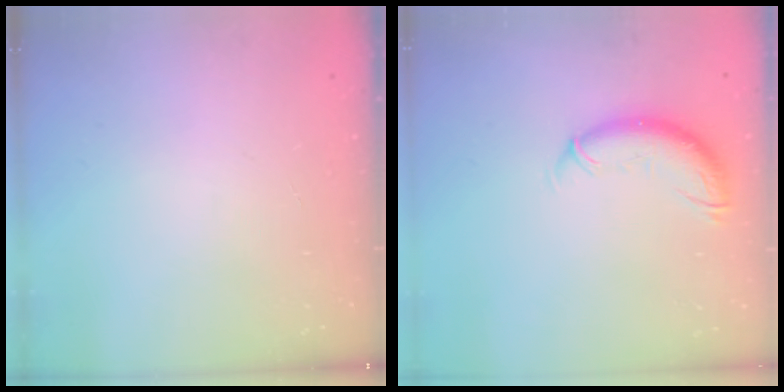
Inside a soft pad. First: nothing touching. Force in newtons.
{"total": 10.6, "press": 10.6, "slide": 1.0}